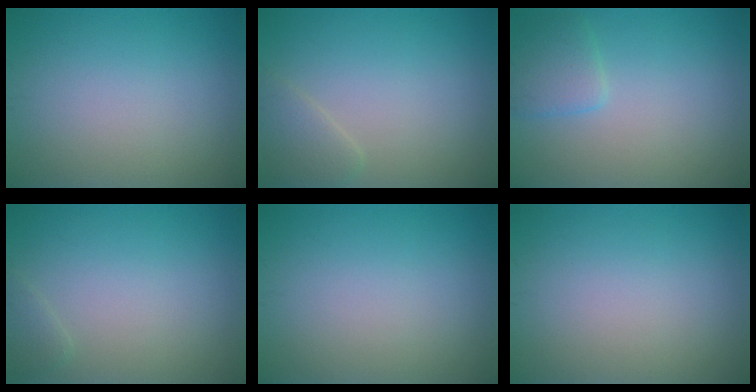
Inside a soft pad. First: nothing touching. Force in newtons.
{"total": 1.7, "press": 1.7, "slide": 0.2}
{"total": 2.2, "press": 2.2, "slide": 0.1}
{"total": 0.9, "press": 0.9, "slide": 0.1}
{"total": 0.0}
{"total": 0.0}